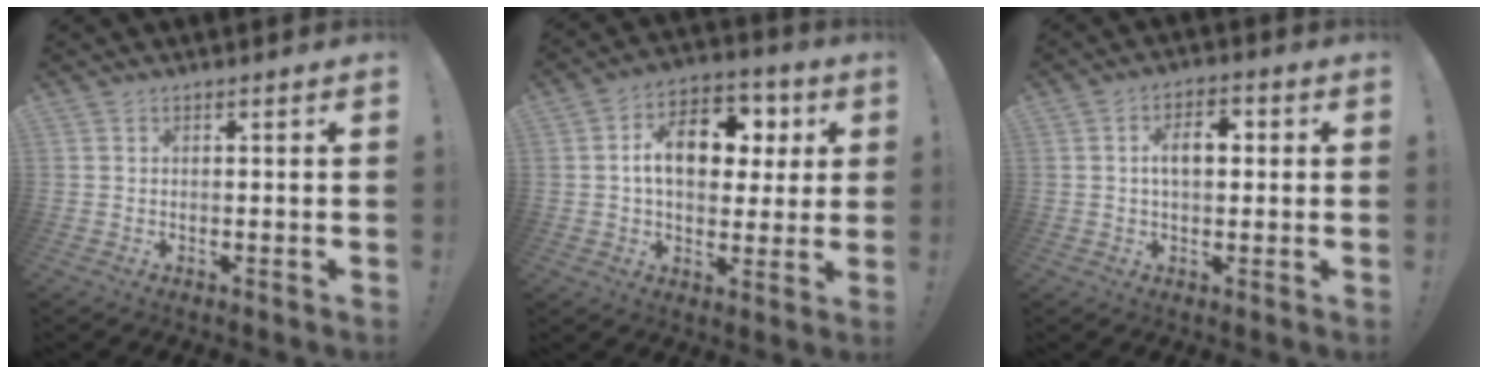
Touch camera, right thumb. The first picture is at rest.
{"total": 15.0, "force": [3.2, 10.2, 10.5], "torque": [-0.148, 0.000, 0.060]}
{"total": 6.8, "force": [0.7, 4.2, 5.3], "torque": [-0.073, 0.006, 0.006]}